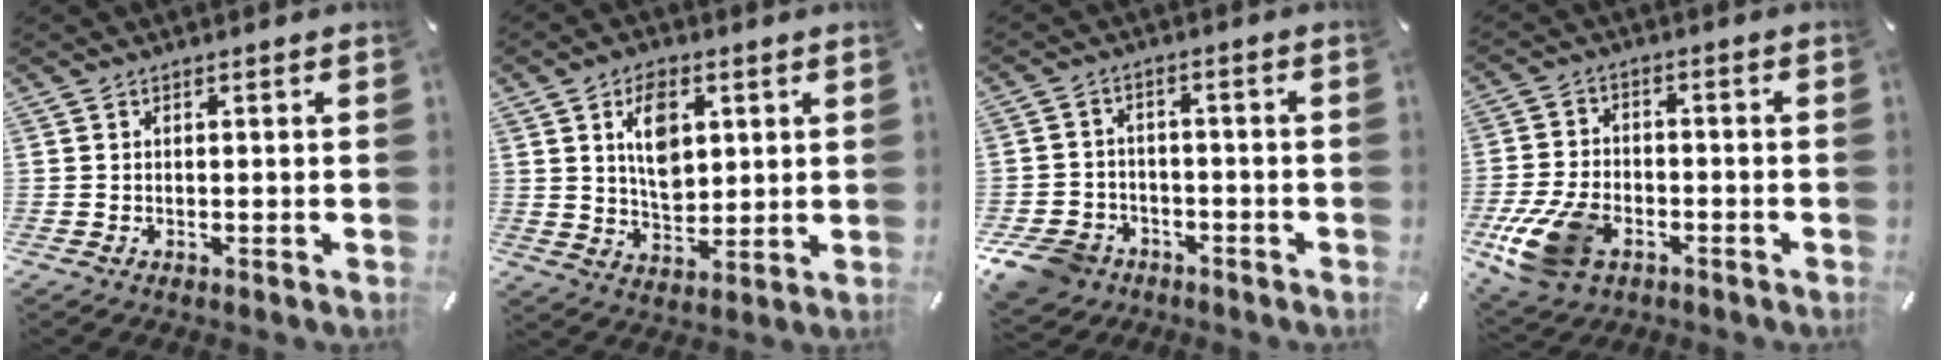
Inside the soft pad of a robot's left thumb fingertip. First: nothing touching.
{"total": 9.7, "force": [3.1, 6.5, 6.6], "torque": [-0.099, 0.001, 0.054]}
{"total": 8.1, "force": [-4.9, 5.9, 2.6], "torque": [-0.063, 0.037, -0.093]}
{"total": 12.7, "force": [-5.7, 8.0, 8.0], "torque": [-0.169, 0.022, -0.101]}